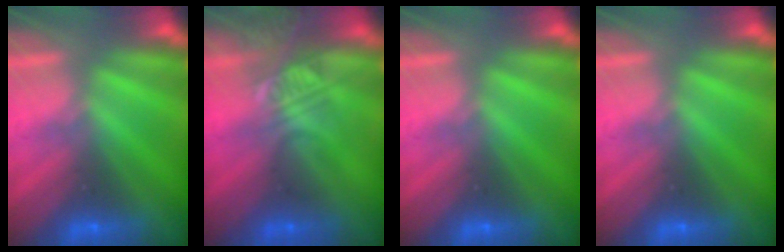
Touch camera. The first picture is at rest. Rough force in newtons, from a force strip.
{"total": 2.3}
{"total": 0.0}
{"total": 0.0}